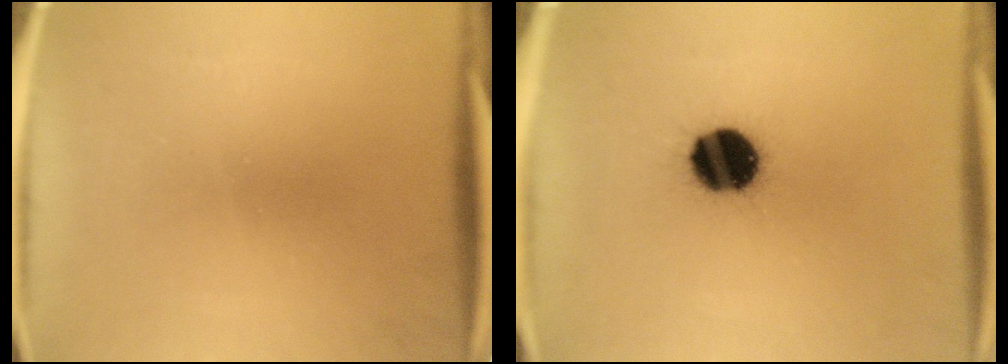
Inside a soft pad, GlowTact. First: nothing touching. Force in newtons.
{"total": 13.6}